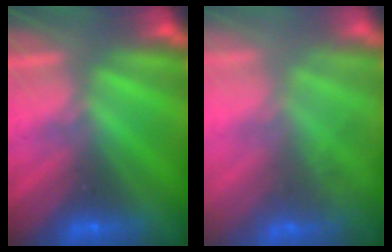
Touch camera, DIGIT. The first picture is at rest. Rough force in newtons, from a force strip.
{"total": 7.0}